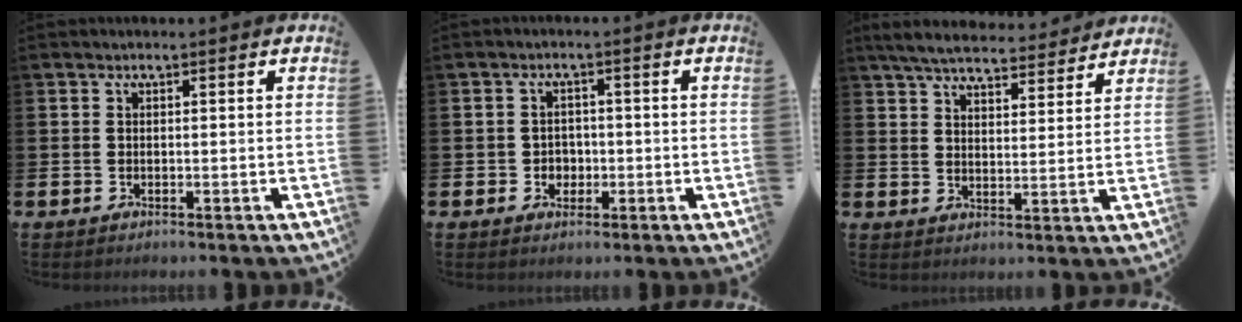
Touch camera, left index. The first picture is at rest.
{"total": 2.3, "force": [-0.4, 2.2, 0.7], "torque": [-0.006, 0.001, -0.015]}
{"total": 6.1, "force": [5.8, 1.0, 1.3], "torque": [-0.046, -0.034, 0.102]}